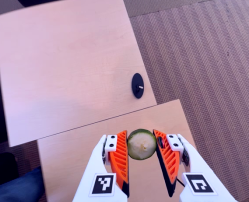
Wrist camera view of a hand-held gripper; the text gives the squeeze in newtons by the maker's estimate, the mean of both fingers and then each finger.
{"total": 10.6, "left": 11.1, "right": 10.1}